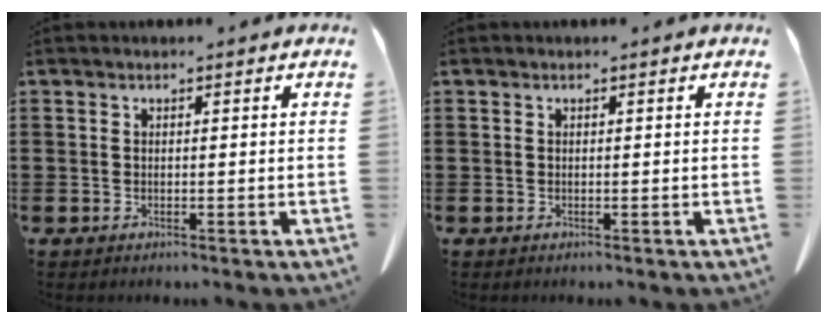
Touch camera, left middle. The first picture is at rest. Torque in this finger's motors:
{"motor_torque": [-1.03, -1.11, 0.09, 0.02]}